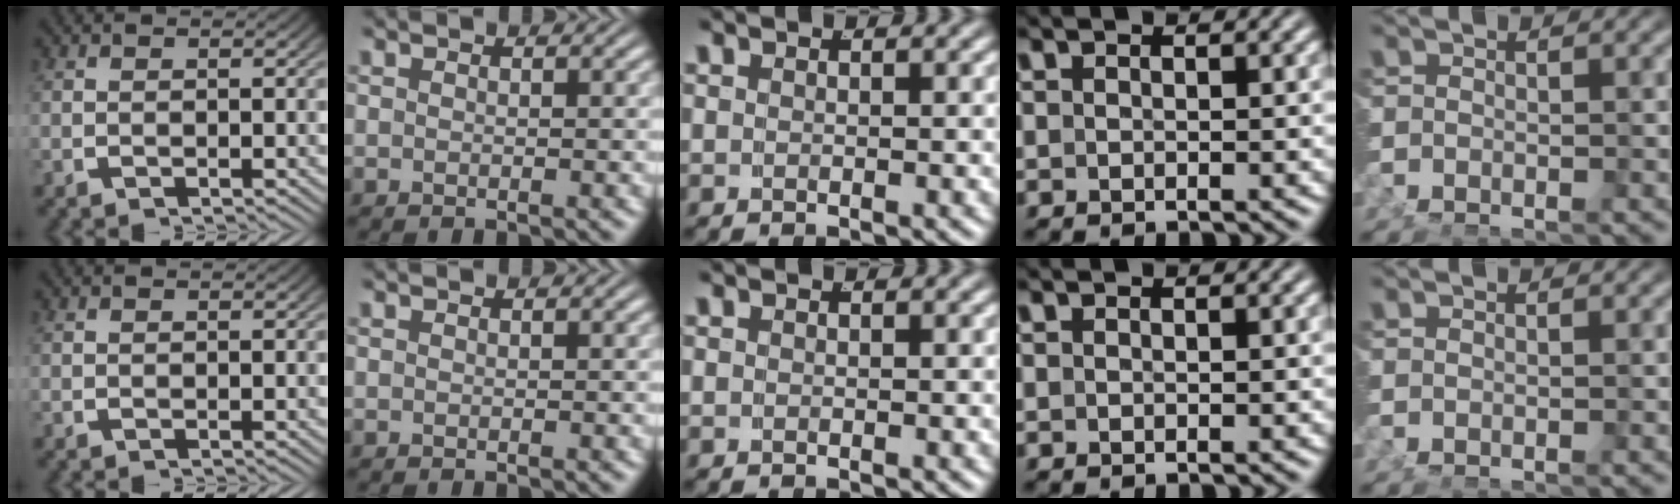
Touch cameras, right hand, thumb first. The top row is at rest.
{"little": {"total": 0.5, "force": [0.1, -0.5, -0.1], "torque": [0.004, 0.000, 0.002]}}